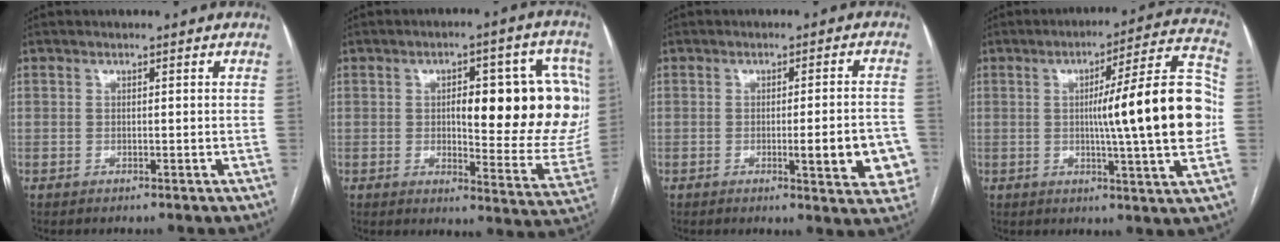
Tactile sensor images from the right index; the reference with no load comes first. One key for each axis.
{"total": 20.3, "fx": 2.7, "fy": 6.1, "fz": 19.1, "tx": -0.194, "ty": 0.018, "tz": 0.041}
{"total": 8.7, "fx": -2.5, "fy": 1.6, "fz": 8.2, "tx": -0.089, "ty": 0.002, "tz": -0.026}
{"total": 18.0, "fx": -0.4, "fy": 0.0, "fz": 18.0, "tx": -0.257, "ty": 0.013, "tz": -0.013}